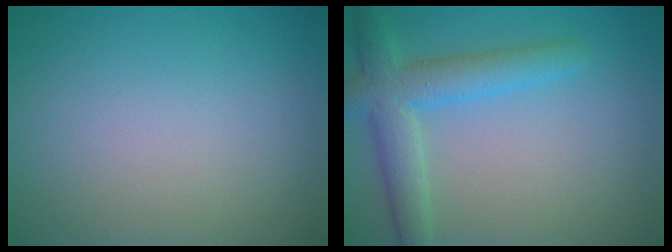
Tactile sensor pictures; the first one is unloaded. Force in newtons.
{"total": 4.7, "press": 4.7, "slide": 0.2}